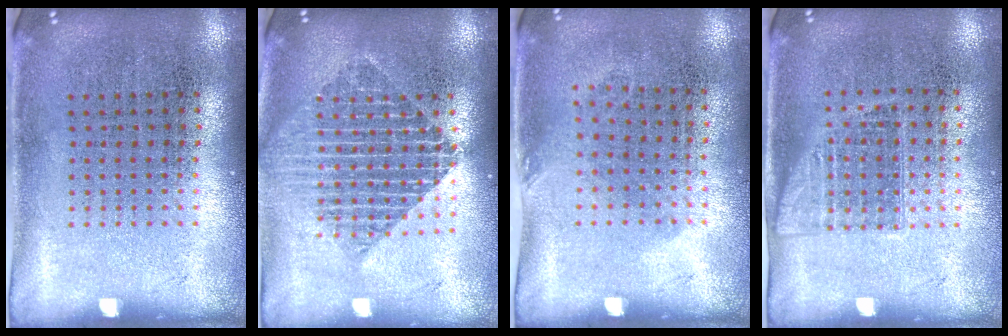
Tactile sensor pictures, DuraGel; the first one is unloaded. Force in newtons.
{"total": 1.8, "press": 1.6, "slide": 1.0}
{"total": 0.8, "press": 0.7, "slide": 0.5}
{"total": 1.0, "press": 0.9, "slide": 0.5}